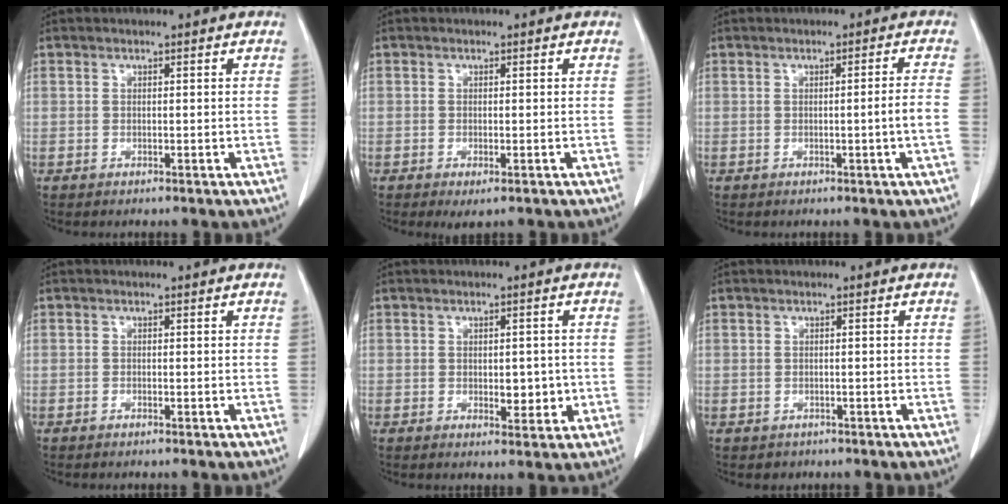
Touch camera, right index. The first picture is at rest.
{"total": 1.8, "force": [-1.0, 0.5, 1.3], "torque": [-0.018, -0.005, -0.011]}
{"total": 2.7, "force": [-0.7, -0.9, 2.4], "torque": [-0.036, -0.002, -0.010]}
{"total": 0.0}
{"total": 3.6, "force": [-0.4, 2.0, 3.0], "torque": [-0.034, -0.002, 0.002]}
{"total": 1.3, "force": [-0.7, 1.0, -0.1], "torque": [-0.009, 0.002, -0.008]}